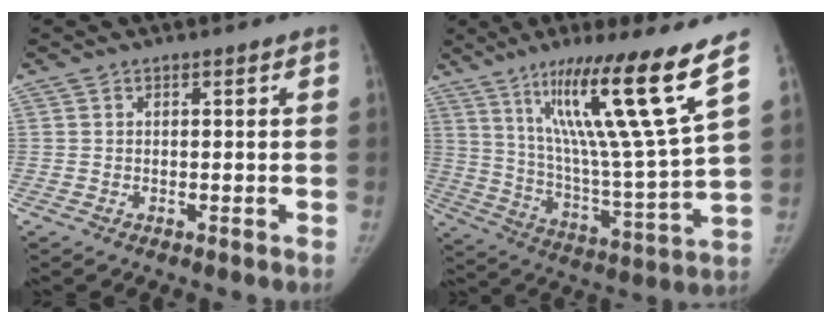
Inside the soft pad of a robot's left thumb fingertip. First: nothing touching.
{"total": 23.0, "force": [12.8, 0.7, 19.1], "torque": [-0.286, -0.063, 0.212]}